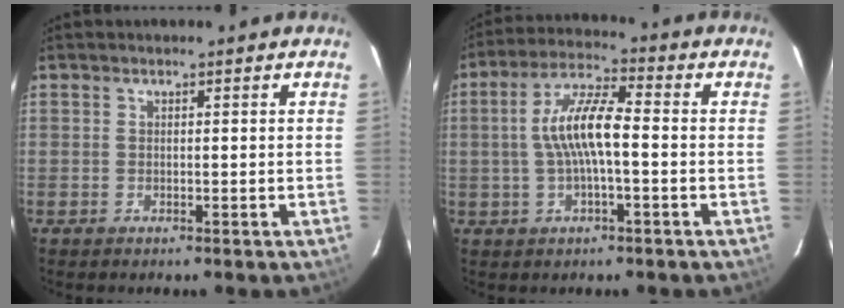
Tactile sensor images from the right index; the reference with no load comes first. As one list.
[{"total": 9.4, "force": [-0.7, 2.2, 9.1], "torque": [-0.179, 0.013, -0.014]}]